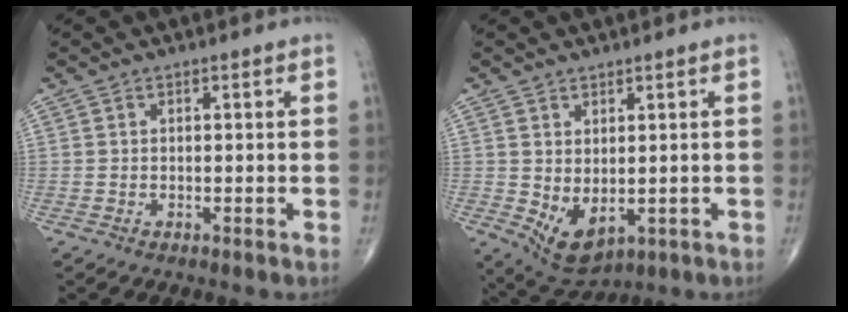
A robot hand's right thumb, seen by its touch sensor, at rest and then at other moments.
{"total": 6.9, "force": [-0.6, 3.9, 5.6], "torque": [-0.082, -0.009, 0.013]}